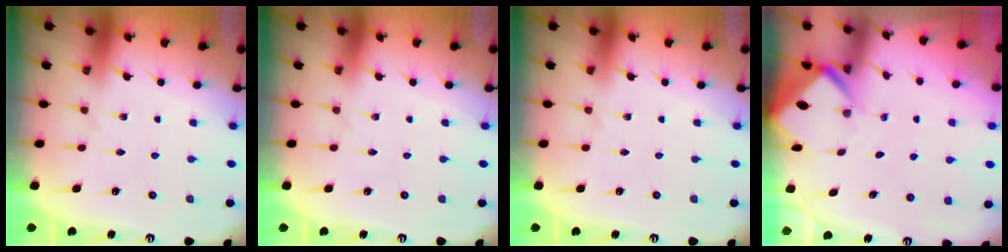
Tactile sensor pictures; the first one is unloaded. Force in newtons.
{"total": 0.0}
{"total": 0.0}
{"total": 3.1, "press": 3.1, "slide": 0.2}